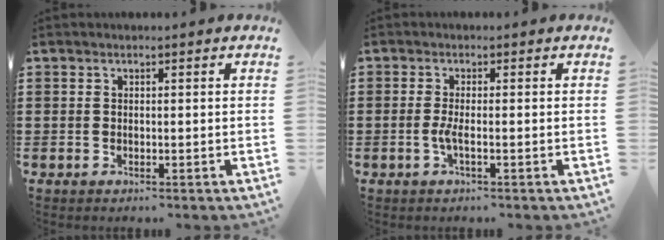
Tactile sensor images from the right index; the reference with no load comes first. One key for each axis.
{"total": 2.3, "fx": -0.7, "fy": 0.1, "fz": 2.1, "tx": -0.055, "ty": -0.008, "tz": -0.019}